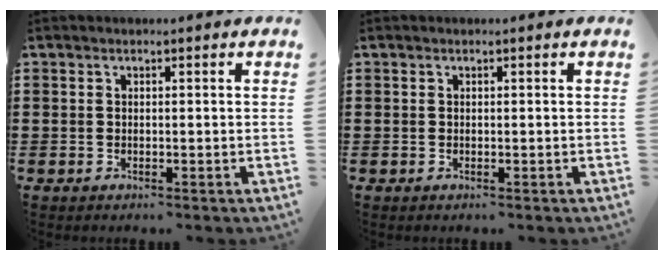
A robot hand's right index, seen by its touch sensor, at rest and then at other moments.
{"total": 0.0}